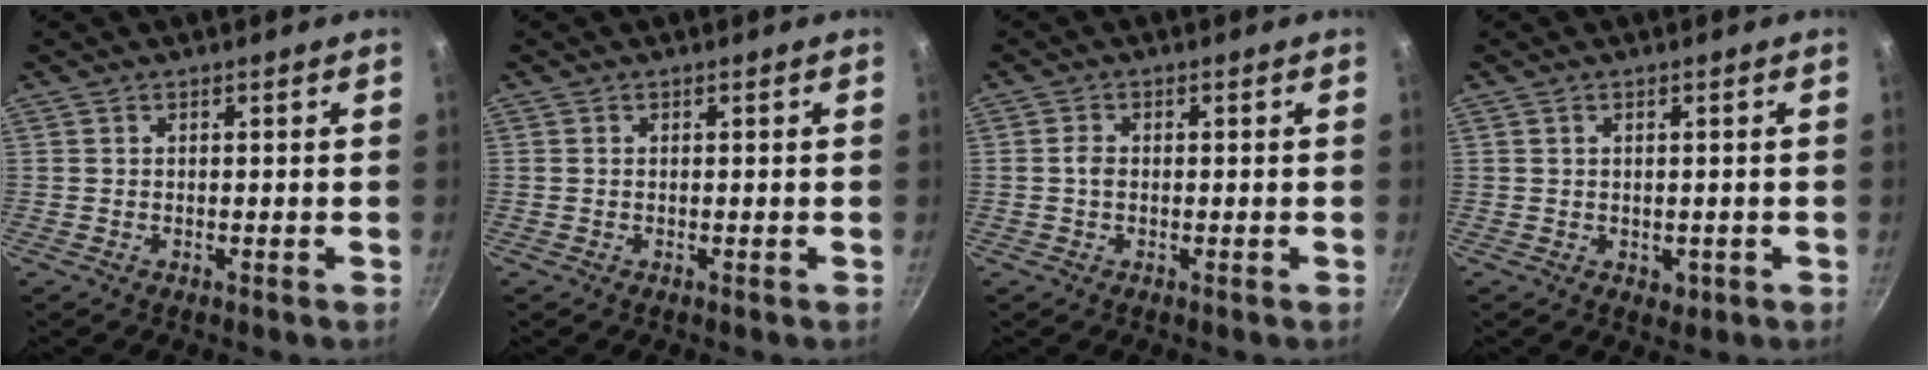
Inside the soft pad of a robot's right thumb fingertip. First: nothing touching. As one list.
[{"total": 0.0}, {"total": 1.8, "force": [-0.2, 1.2, 1.2], "torque": [-0.024, 0.006, -0.006]}, {"total": 1.9, "force": [-0.1, 1.4, 1.2], "torque": [-0.013, -0.001, 0.002]}]